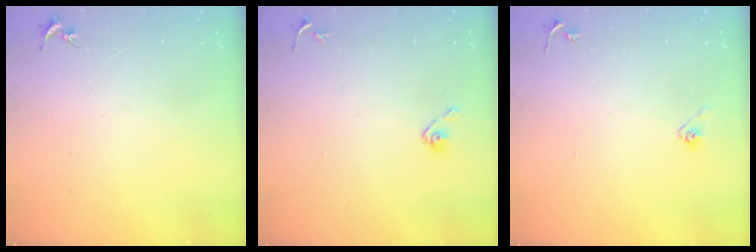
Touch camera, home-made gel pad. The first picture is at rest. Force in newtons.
{"total": 4.9, "press": 4.6, "slide": 1.8}
{"total": 3.5, "press": 3.2, "slide": 1.5}